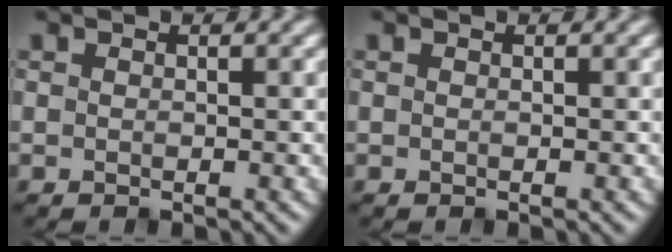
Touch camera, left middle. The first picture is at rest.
{"total": 0.0}